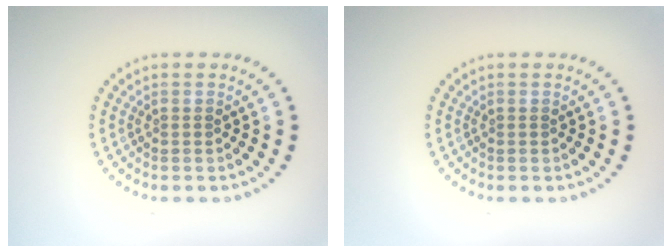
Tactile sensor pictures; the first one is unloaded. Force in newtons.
{"total": 0.0}